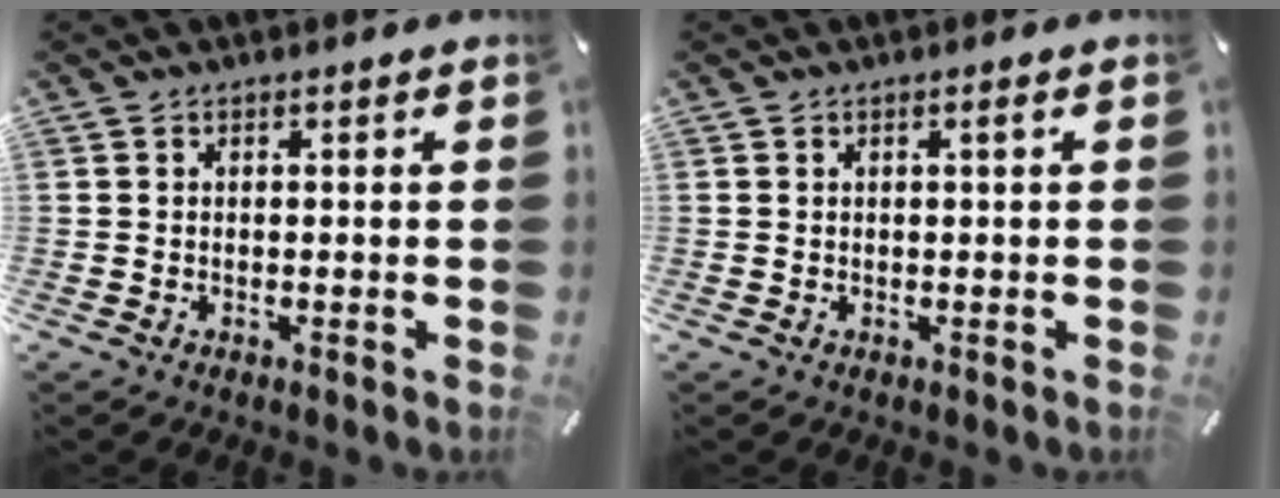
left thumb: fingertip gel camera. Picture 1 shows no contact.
{"total": 1.3, "force": [0.4, 0.0, 1.2], "torque": [-0.024, 0.000, 0.005]}